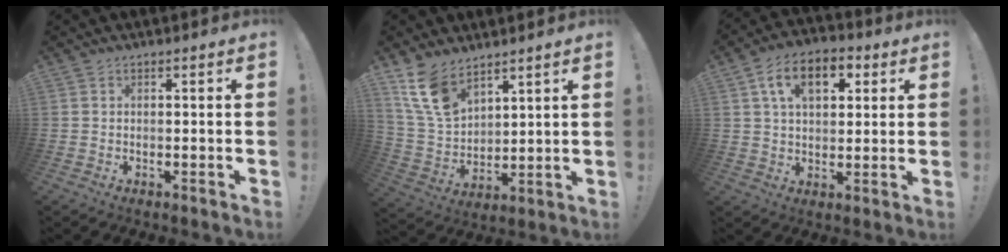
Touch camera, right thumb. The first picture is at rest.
{"total": 12.9, "force": [9.1, 6.9, 6.2], "torque": [-0.127, -0.051, 0.179]}
{"total": 12.5, "force": [4.9, 7.6, 8.7], "torque": [-0.128, 0.004, 0.086]}